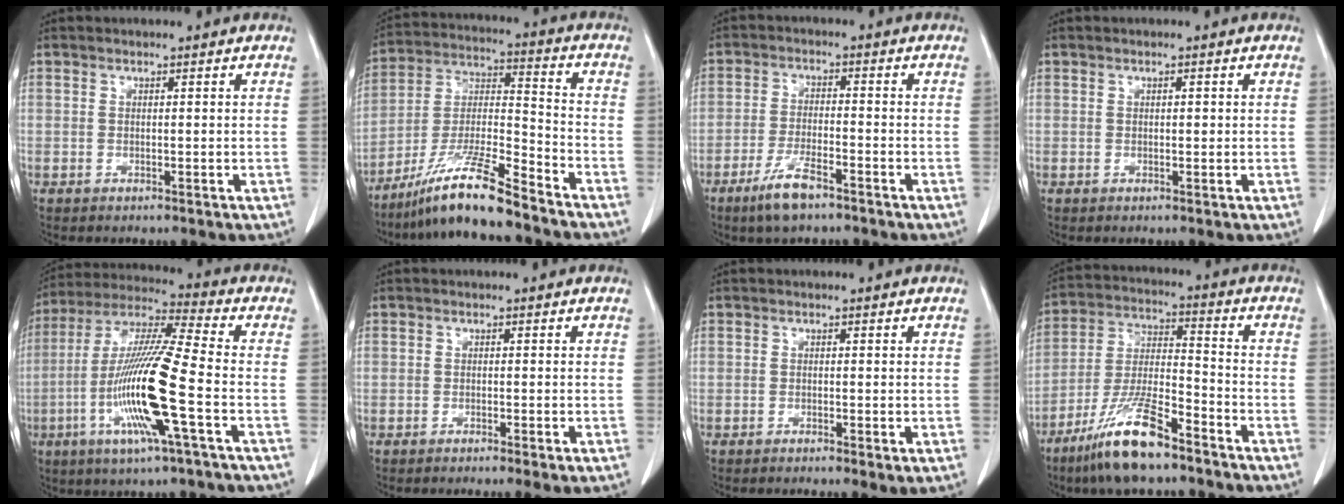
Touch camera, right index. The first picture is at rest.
{"total": 13.9, "force": [-10.8, 0.4, 8.7], "torque": [-0.172, -0.016, -0.198]}
{"total": 6.3, "force": [-4.4, 1.2, 4.4], "torque": [-0.092, -0.008, -0.078]}
{"total": 0.6, "force": [0.2, 0.2, 0.6], "torque": [-0.009, 0.001, 0.003]}
{"total": 16.4, "force": [-4.6, -0.1, 15.7], "torque": [-0.317, -0.011, -0.095]}
{"total": 3.3, "force": [-2.4, -0.4, 2.2], "torque": [-0.023, -0.007, -0.033]}
{"total": 2.5, "force": [-1.5, 0.2, 2.0], "torque": [-0.027, -0.009, -0.020]}
{"total": 12.9, "force": [-9.0, 2.0, 9.0], "torque": [-0.186, -0.023, -0.171]}